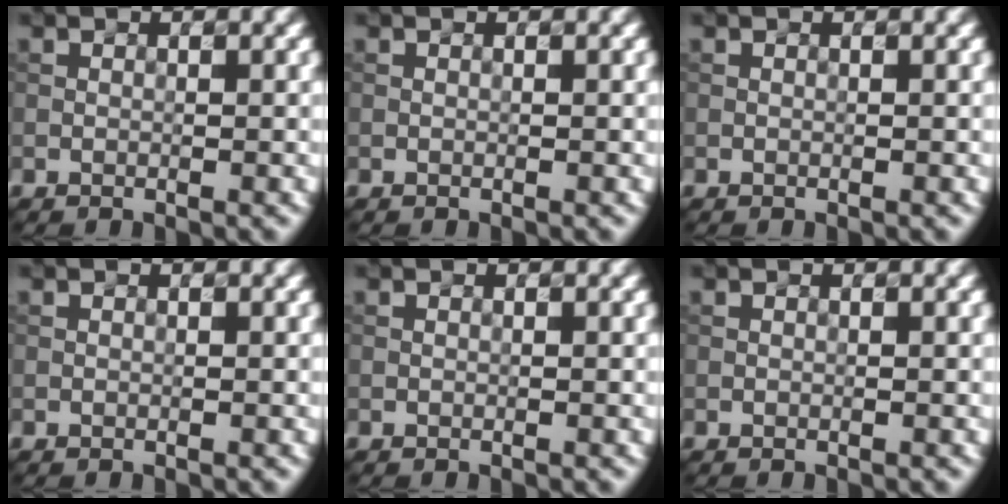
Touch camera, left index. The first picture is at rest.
{"total": 0.0}
{"total": 0.0}
{"total": 0.0}
{"total": 0.0}
{"total": 0.0}